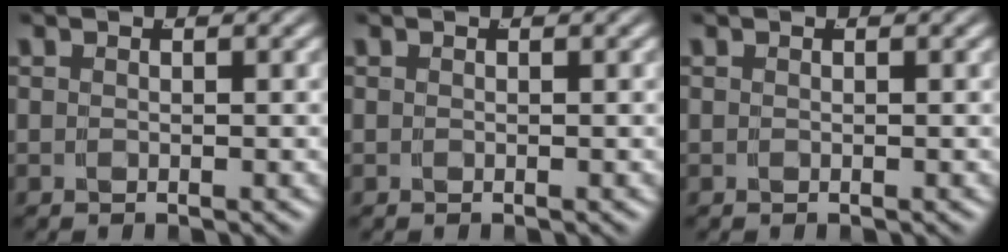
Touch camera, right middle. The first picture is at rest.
{"total": 0.0}
{"total": 0.0}